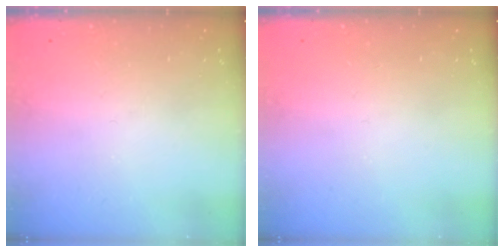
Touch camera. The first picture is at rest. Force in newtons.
{"total": 0.0}